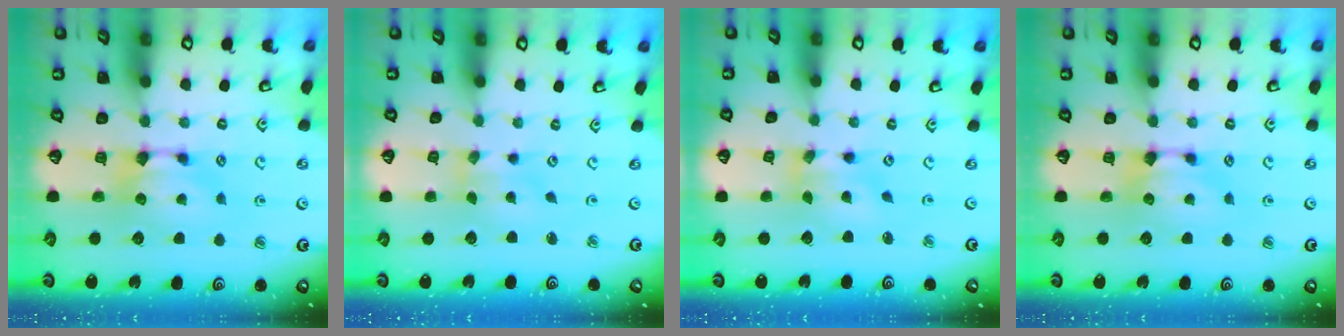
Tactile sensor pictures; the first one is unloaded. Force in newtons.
{"total": 1.9, "press": 1.6, "slide": 0.9}
{"total": 1.9, "press": 1.3, "slide": 1.3}
{"total": 0.0}